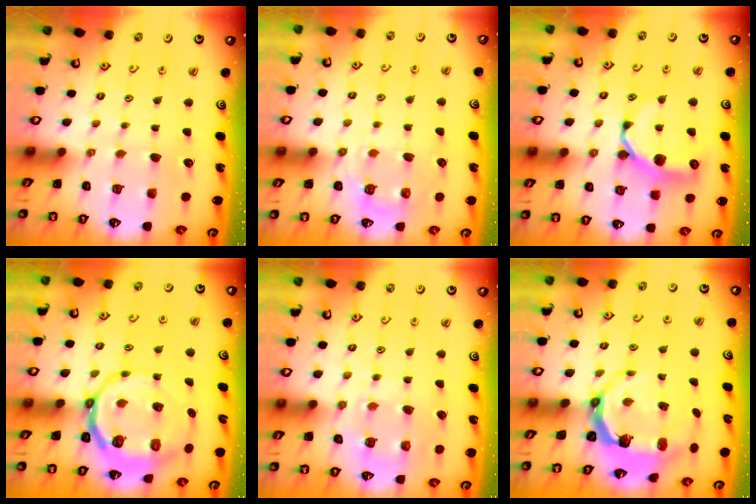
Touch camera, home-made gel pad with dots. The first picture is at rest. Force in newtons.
{"total": 5.1, "press": 4.9, "slide": 1.4}
{"total": 9.9, "press": 9.9, "slide": 0.3}
{"total": 9.8, "press": 9.2, "slide": 3.5}
{"total": 7.8, "press": 7.8, "slide": 0.5}
{"total": 6.0, "press": 4.6, "slide": 3.9}